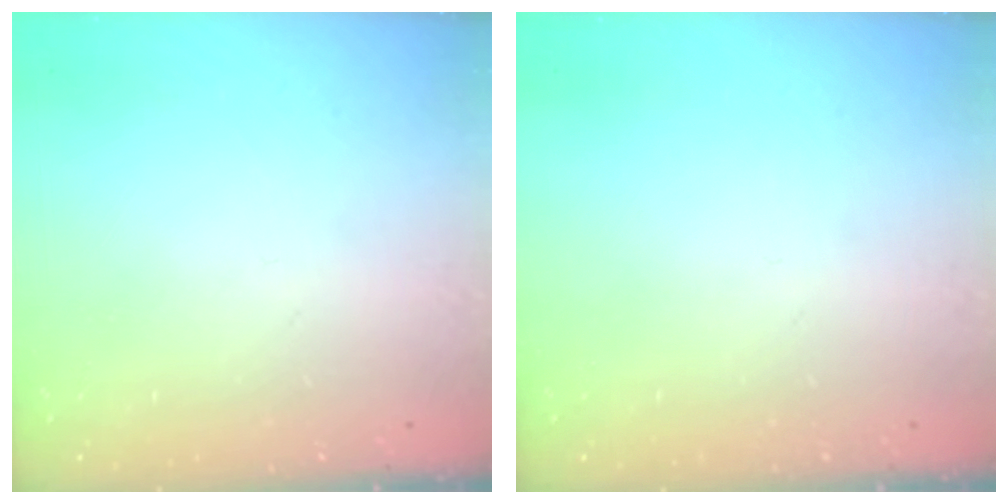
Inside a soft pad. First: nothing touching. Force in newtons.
{"total": 0.0}